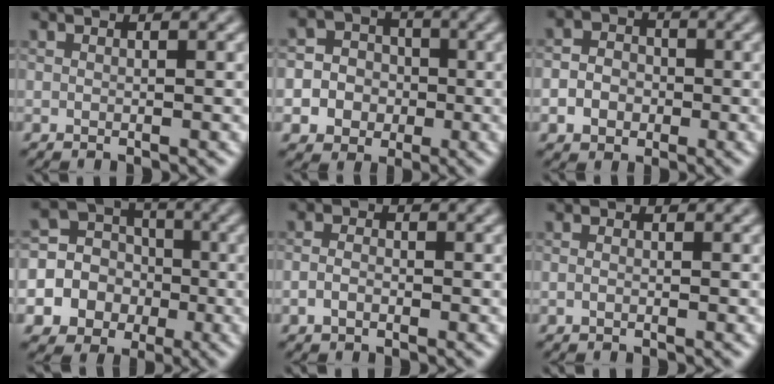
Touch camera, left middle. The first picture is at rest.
{"total": 6.9, "force": [-1.7, 6.4, 1.6], "torque": [-0.016, 0.010, -0.058]}
{"total": 3.7, "force": [-0.8, 3.2, 1.6], "torque": [-0.002, 0.003, -0.028]}
{"total": 7.8, "force": [-1.8, 7.3, 2.2], "torque": [-0.048, 0.009, -0.048]}
{"total": 1.5, "force": [-0.6, 0.9, 0.9], "torque": [-0.019, 0.001, -0.016]}
{"total": 0.5, "force": [-0.2, 0.3, 0.4], "torque": [-0.009, -0.002, -0.005]}